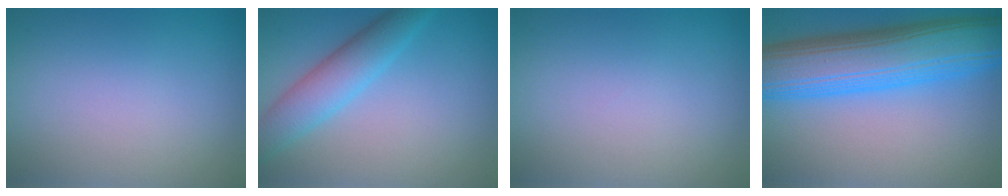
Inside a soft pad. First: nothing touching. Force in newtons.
{"total": 4.8, "press": 4.7, "slide": 0.3}
{"total": 0.0}
{"total": 12.0, "press": 12.0, "slide": 0.3}